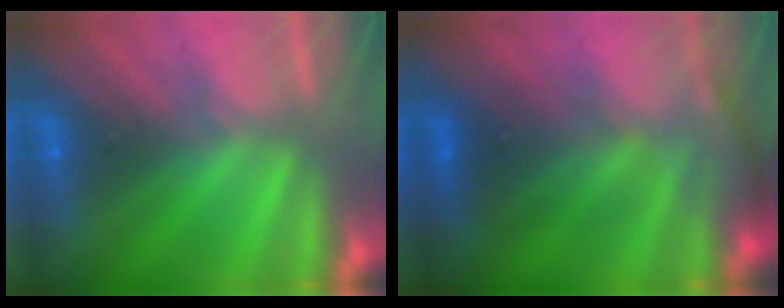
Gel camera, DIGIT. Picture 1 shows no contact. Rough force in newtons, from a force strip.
{"total": 2.7}